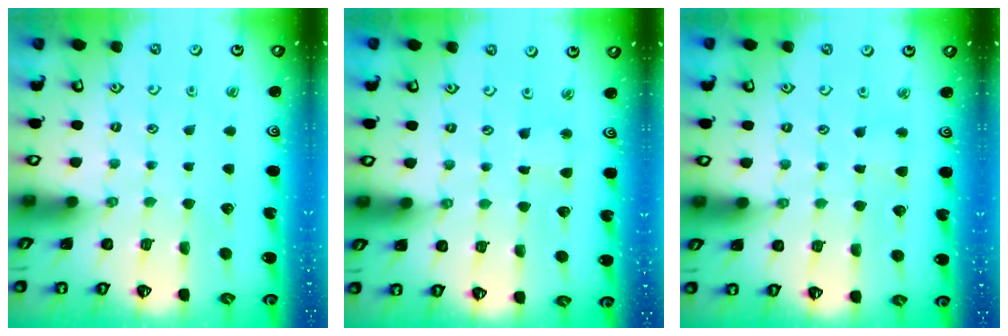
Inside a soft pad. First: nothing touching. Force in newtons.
{"total": 2.1, "press": 2.1, "slide": 0.2}
{"total": 2.9, "press": 2.8, "slide": 0.4}